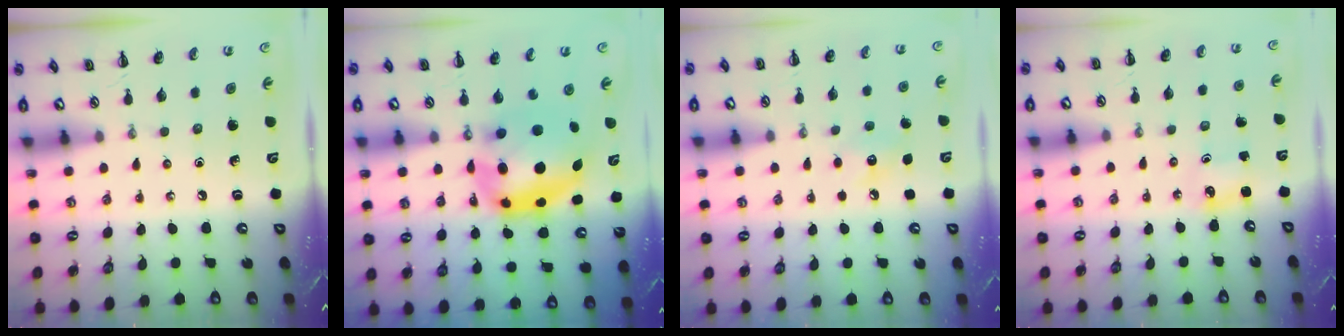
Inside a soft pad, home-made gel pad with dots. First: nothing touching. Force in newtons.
{"total": 11.0, "press": 10.7, "slide": 2.7}
{"total": 6.9, "press": 6.7, "slide": 1.7}
{"total": 1.9, "press": 1.8, "slide": 0.3}